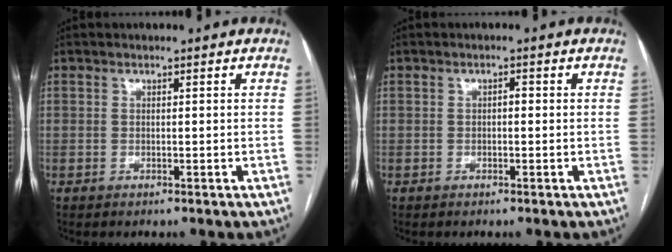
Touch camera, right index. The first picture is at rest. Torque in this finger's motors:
{"motor_torque": [0.24, -0.01, 0.08, 0.02]}